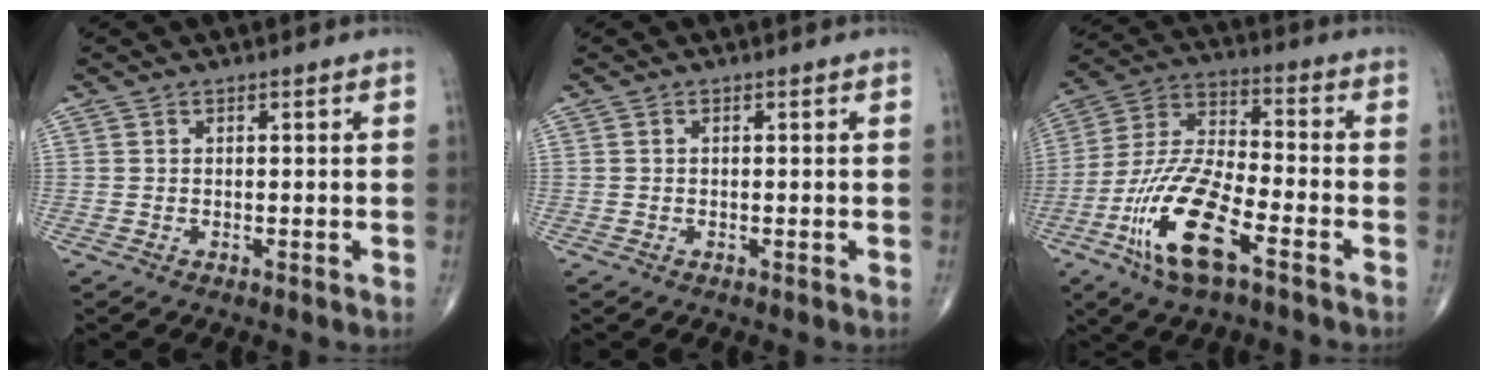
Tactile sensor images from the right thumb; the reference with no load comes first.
{"total": 0.0}
{"total": 16.7, "force": [-7.9, 5.6, 13.6], "torque": [-0.286, 0.034, -0.149]}